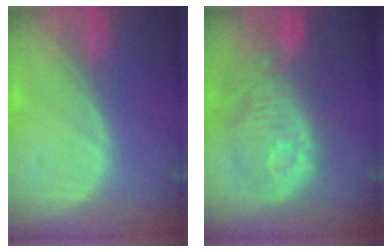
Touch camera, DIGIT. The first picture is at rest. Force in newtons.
{"total": 11.6, "press": 10.7, "slide": 4.4}